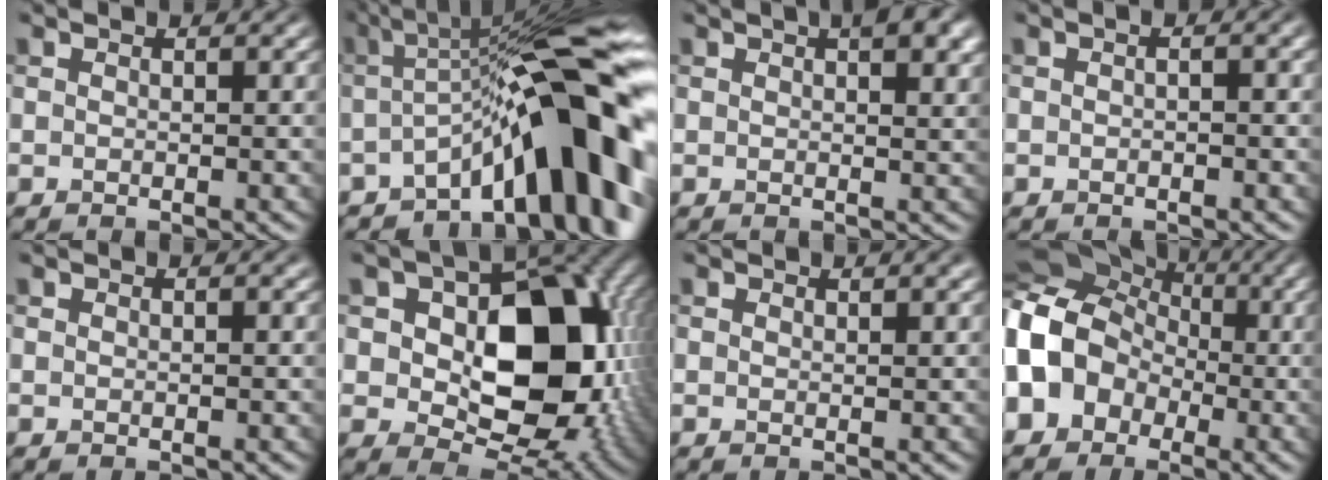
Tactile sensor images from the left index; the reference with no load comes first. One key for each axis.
{"total": 14.3, "fx": -4.4, "fy": 4.0, "fz": 12.9, "tx": -0.155, "ty": 0.022, "tz": -0.073}
{"total": 4.0, "fx": 2.0, "fy": 1.4, "fz": 3.1, "tx": -0.037, "ty": 0.005, "tz": 0.024}
{"total": 0.9, "fx": -0.4, "fy": 0.1, "fz": 0.8, "tx": -0.018, "ty": -0.001, "tz": -0.008}
{"total": 0.0}
{"total": 13.4, "fx": 1.0, "fy": 8.8, "fz": 10.0, "tx": -0.129, "ty": -0.007, "tz": 0.021}
{"total": 0.9, "fx": 0.8, "fy": 0.1, "fz": 0.3, "tx": -0.008, "ty": -0.004, "tz": 0.011}
{"total": 11.2, "fx": -2.0, "fy": 9.7, "fz": 5.3, "tx": -0.121, "ty": 0.000, "tz": -0.079}